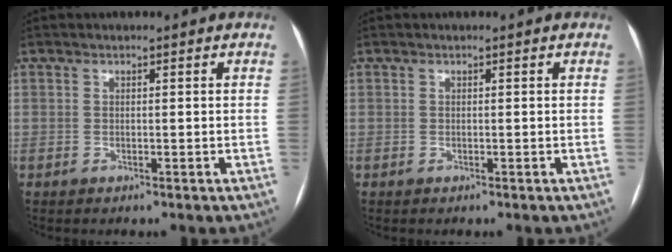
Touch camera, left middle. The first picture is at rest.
{"total": 0.0}